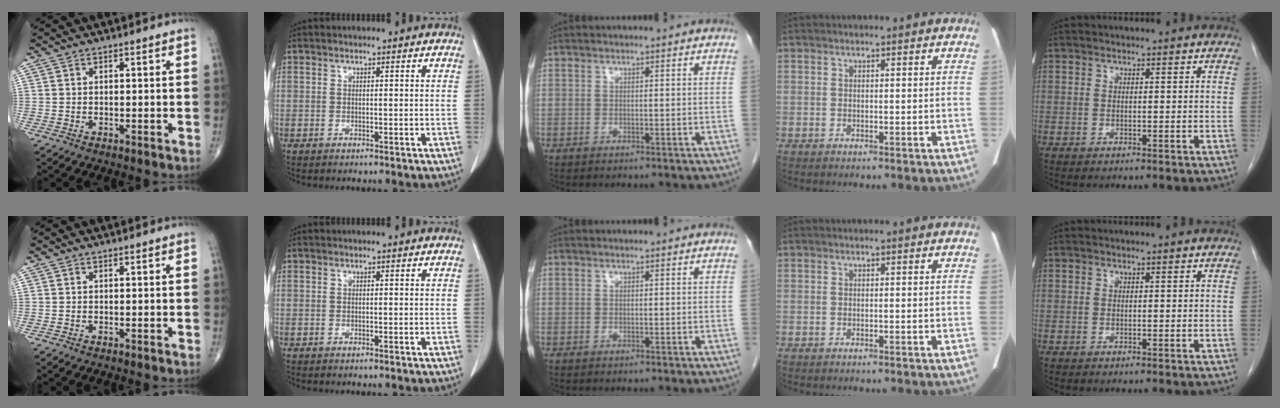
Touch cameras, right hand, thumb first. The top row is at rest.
{}